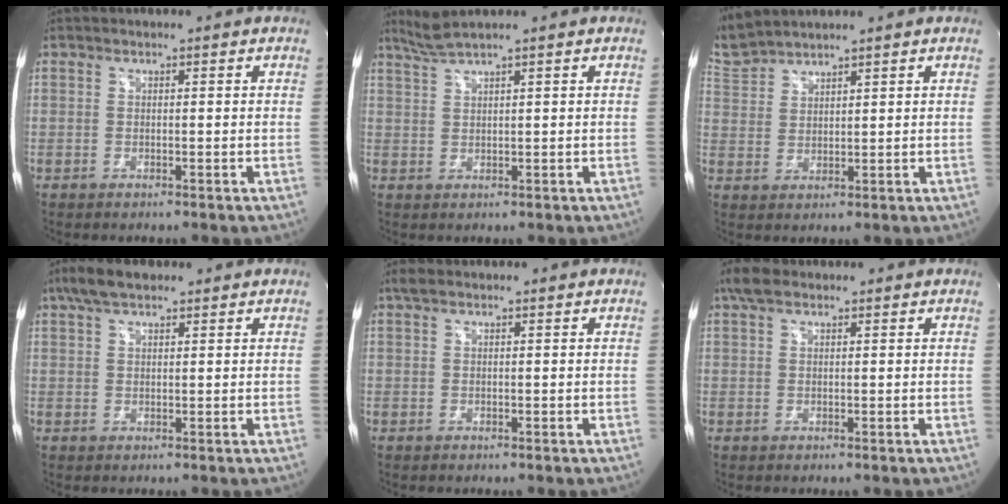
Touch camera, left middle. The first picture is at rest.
{"total": 2.9, "force": [2.5, -1.0, 1.1], "torque": [-0.033, 0.005, 0.061]}
{"total": 5.2, "force": [5.2, -0.1, 0.5], "torque": [-0.031, 0.017, 0.113]}
{"total": 5.0, "force": [3.6, 1.7, 3.0], "torque": [-0.070, 0.021, 0.067]}
{"total": 1.2, "force": [0.9, 0.5, 0.7], "torque": [-0.018, 0.016, 0.018]}
{"total": 3.0, "force": [2.1, 1.3, 1.7], "torque": [-0.042, 0.023, 0.042]}